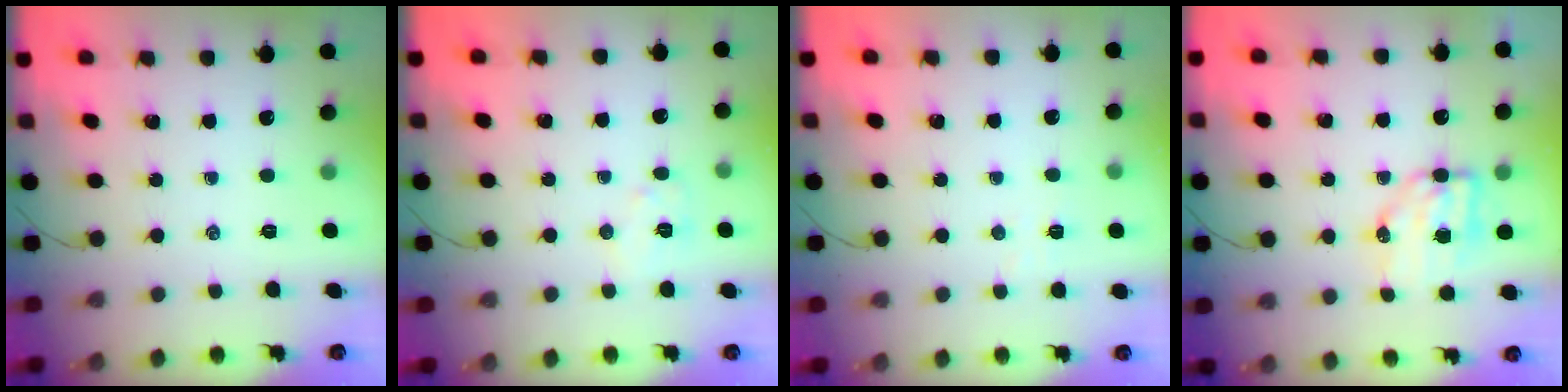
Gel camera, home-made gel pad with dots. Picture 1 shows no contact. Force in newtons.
{"total": 6.1, "press": 6.0, "slide": 1.1}
{"total": 2.6, "press": 2.5, "slide": 0.8}
{"total": 7.8, "press": 7.8, "slide": 1.1}